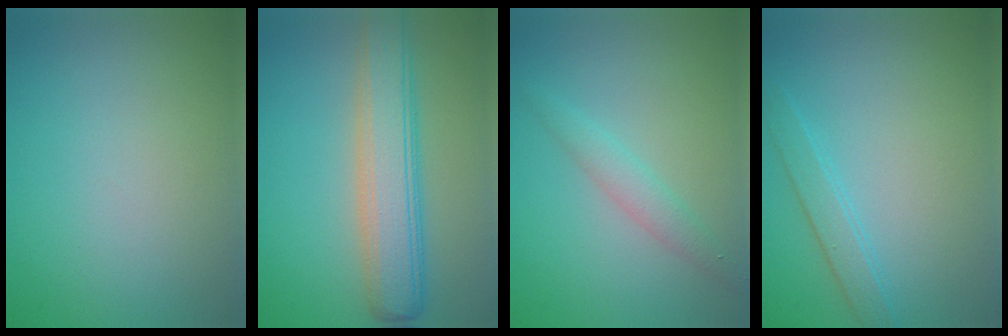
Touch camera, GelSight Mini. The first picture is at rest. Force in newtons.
{"total": 6.1, "press": 6.1, "slide": 0.1}
{"total": 1.9, "press": 1.9, "slide": 0.1}
{"total": 2.0, "press": 2.0, "slide": 0.1}